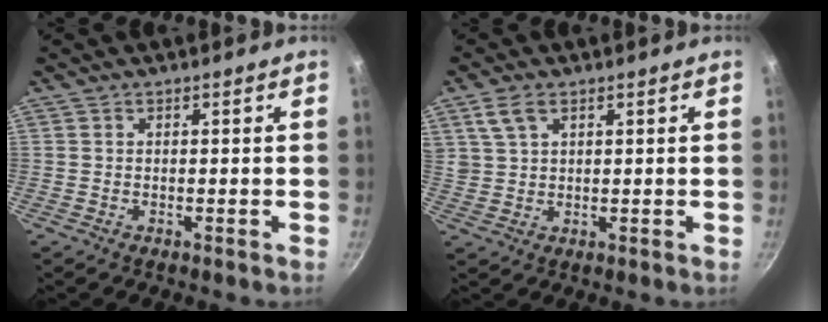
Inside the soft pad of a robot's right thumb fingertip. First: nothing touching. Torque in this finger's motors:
{"motor_torque": [0.03, 0.04, 0.45, 0.42, 0.19]}